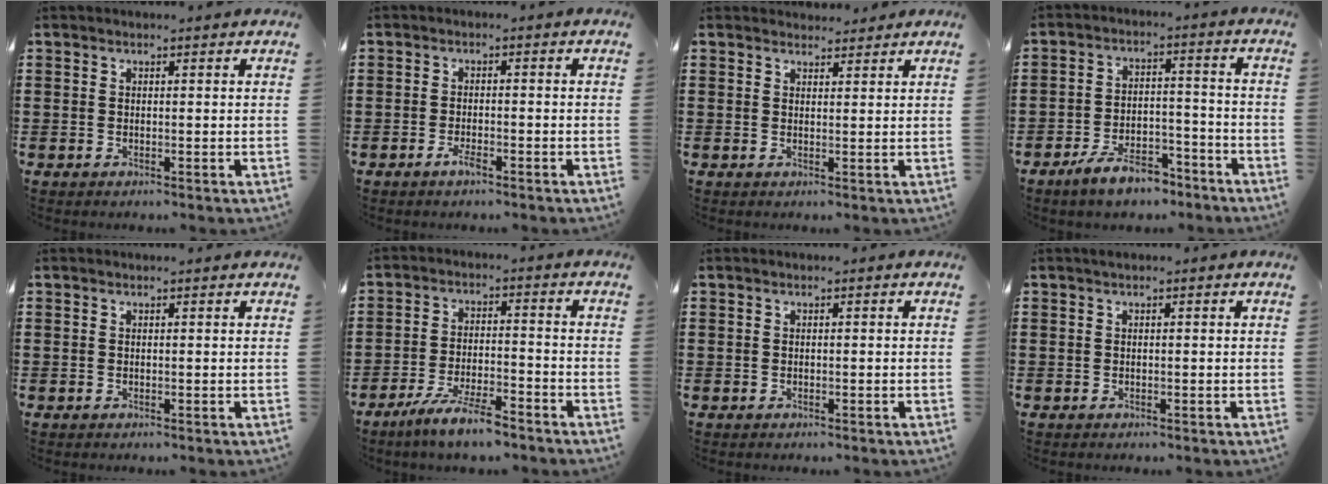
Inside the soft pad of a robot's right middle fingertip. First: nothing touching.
{"total": 2.1, "force": [-1.4, 0.4, 1.5], "torque": [-0.036, -0.005, -0.026]}
{"total": 2.2, "force": [2.2, 0.3, -0.1], "torque": [0.004, -0.006, 0.042]}
{"total": 7.0, "force": [-6.0, 2.1, 3.1], "torque": [-0.056, 0.010, -0.110]}
{"total": 0.0}
{"total": 6.6, "force": [-5.4, 0.5, 3.8], "torque": [-0.080, -0.009, -0.100]}
{"total": 0.0}
{"total": 0.0}